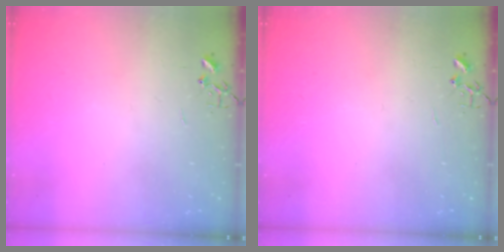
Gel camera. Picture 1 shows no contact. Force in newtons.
{"total": 0.0}